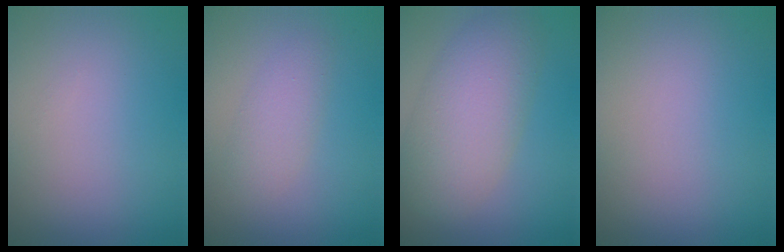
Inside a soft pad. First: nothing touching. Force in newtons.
{"total": 2.3, "press": 2.3, "slide": 0.1}
{"total": 6.7, "press": 6.7, "slide": 0.3}
{"total": 0.0}